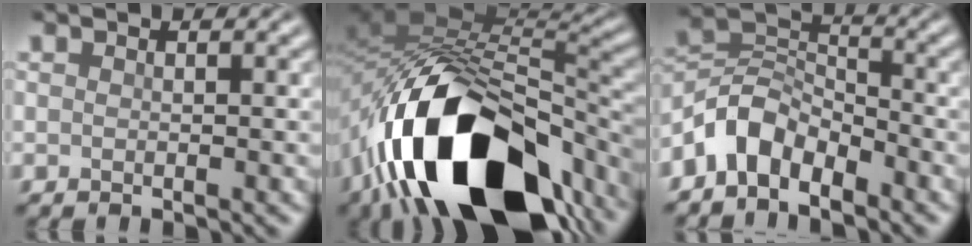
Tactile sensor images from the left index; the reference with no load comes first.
{"total": 18.5, "force": [-9.3, 9.1, 13.1], "torque": [-0.250, -0.029, -0.142]}
{"total": 5.2, "force": [-3.5, 2.9, 2.5], "torque": [-0.043, 0.012, -0.079]}